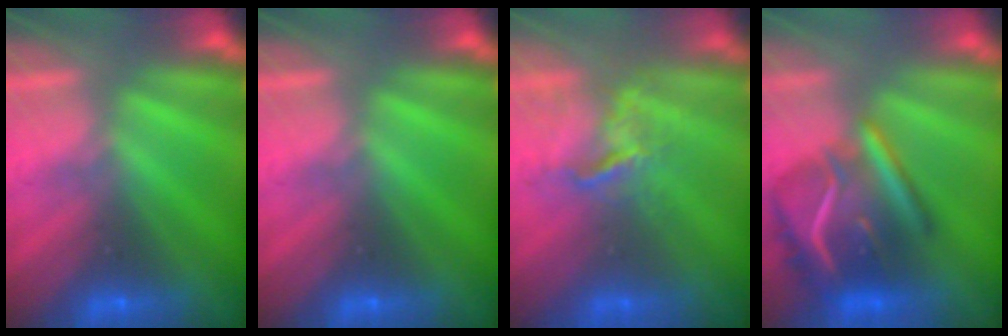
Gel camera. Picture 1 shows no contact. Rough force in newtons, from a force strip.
{"total": 0.0}
{"total": 3.5}
{"total": 7.5}